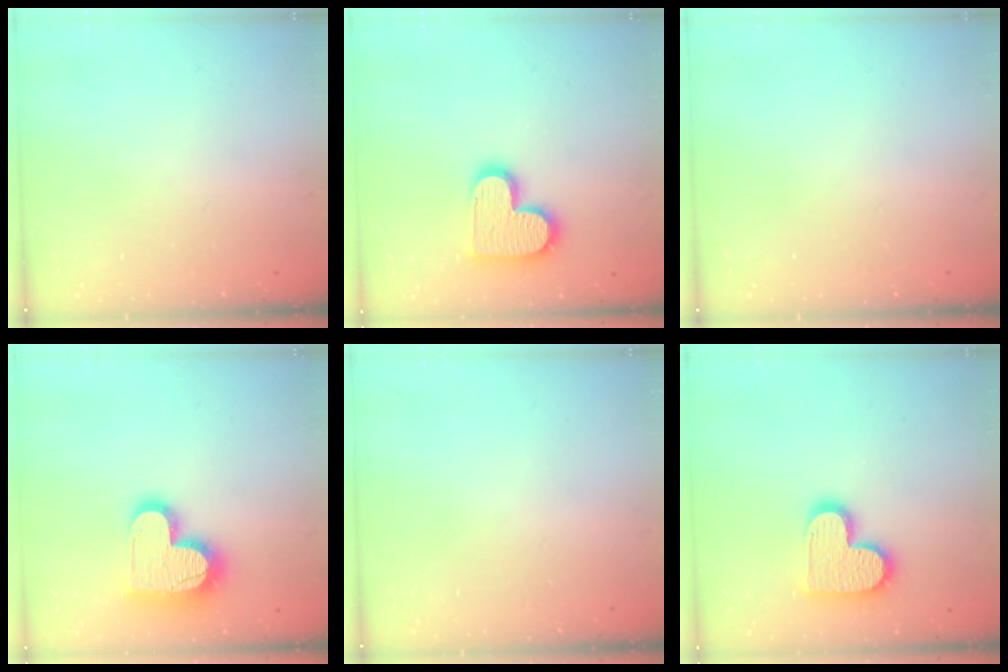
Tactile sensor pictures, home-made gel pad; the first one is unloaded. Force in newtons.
{"total": 14.2, "press": 14.2, "slide": 0.9}
{"total": 0.0}
{"total": 17.0, "press": 16.9, "slide": 1.3}
{"total": 0.0}
{"total": 13.8, "press": 13.8, "slide": 0.6}